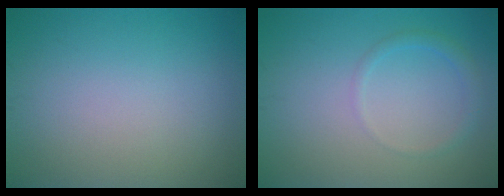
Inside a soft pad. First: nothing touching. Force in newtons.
{"total": 1.3, "press": 1.3, "slide": 0.0}